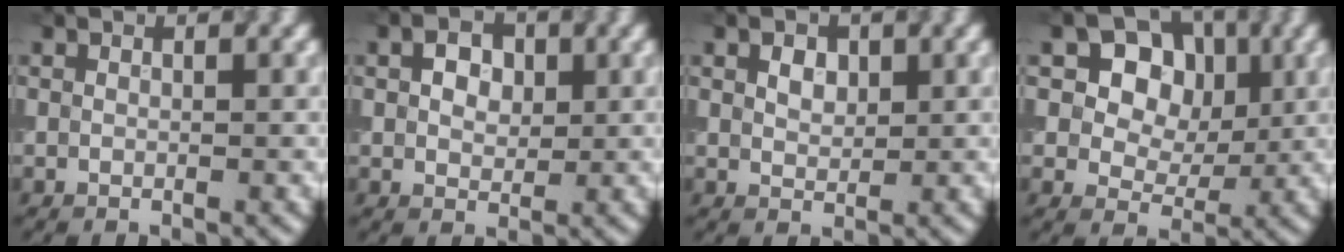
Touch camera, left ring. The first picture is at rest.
{"total": 2.8, "force": [0.8, 2.0, 1.8], "torque": [-0.034, 0.003, 0.012]}
{"total": 1.7, "force": [0.7, 1.1, 1.0], "torque": [-0.017, 0.001, 0.013]}
{"total": 7.7, "force": [2.6, 6.0, 4.0], "torque": [-0.067, 0.015, 0.026]}